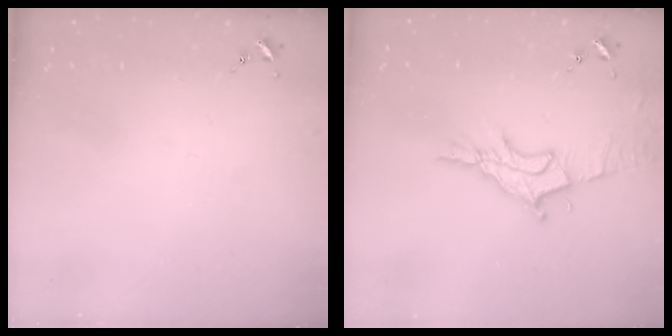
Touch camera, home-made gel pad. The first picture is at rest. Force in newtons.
{"total": 12.1, "press": 12.0, "slide": 1.0}